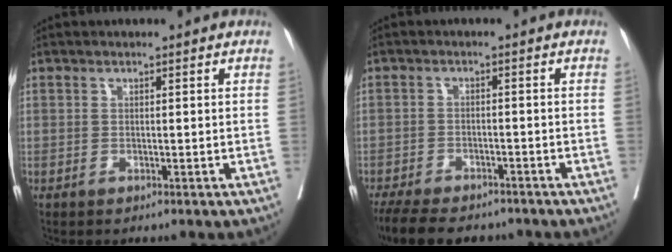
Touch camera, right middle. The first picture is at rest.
{"total": 12.5, "force": [-10.4, 4.2, 5.6], "torque": [-0.108, -0.011, -0.149]}